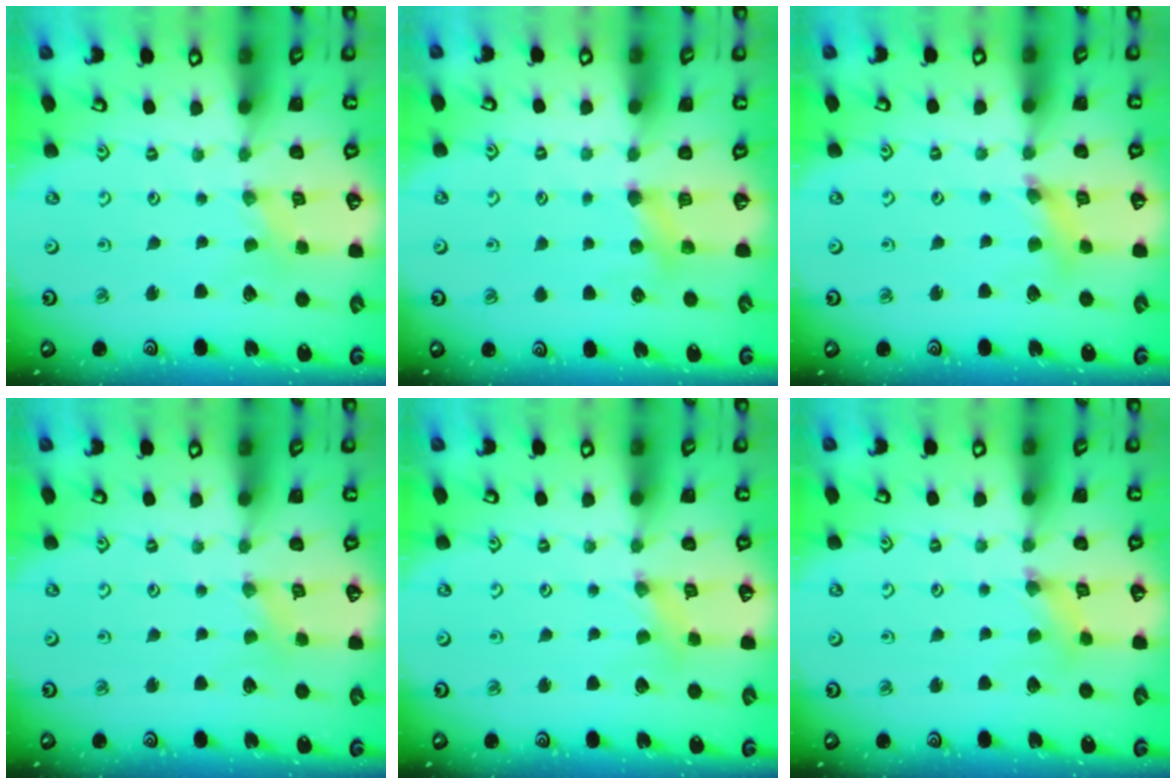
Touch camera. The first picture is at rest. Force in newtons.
{"total": 3.9, "press": 3.8, "slide": 0.4}
{"total": 6.2, "press": 6.2, "slide": 0.6}
{"total": 1.4, "press": 1.4, "slide": 0.3}
{"total": 2.5, "press": 2.5, "slide": 0.3}
{"total": 3.3, "press": 3.3, "slide": 0.3}